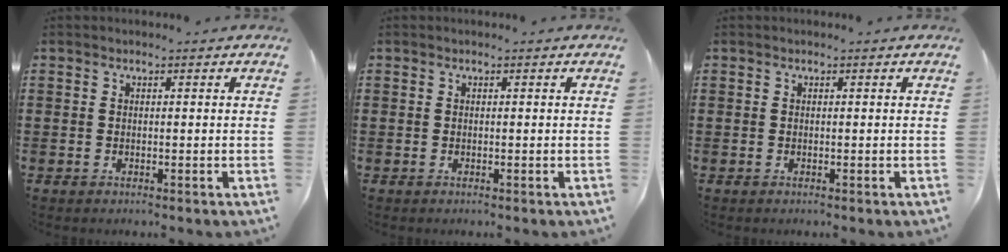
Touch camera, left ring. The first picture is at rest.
{"total": 0.0}
{"total": 0.0}